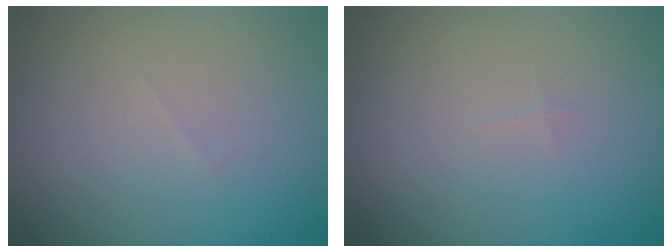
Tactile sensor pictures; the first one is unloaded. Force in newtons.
{"total": 0.0}